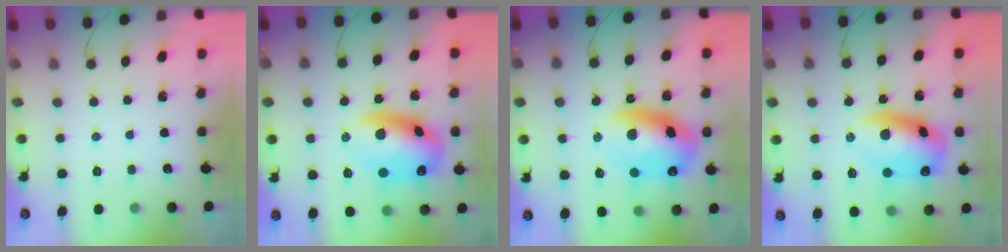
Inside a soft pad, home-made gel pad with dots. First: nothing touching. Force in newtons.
{"total": 15.5, "press": 15.1, "slide": 3.5}
{"total": 15.6, "press": 15.2, "slide": 3.4}
{"total": 14.1, "press": 13.7, "slide": 3.2}